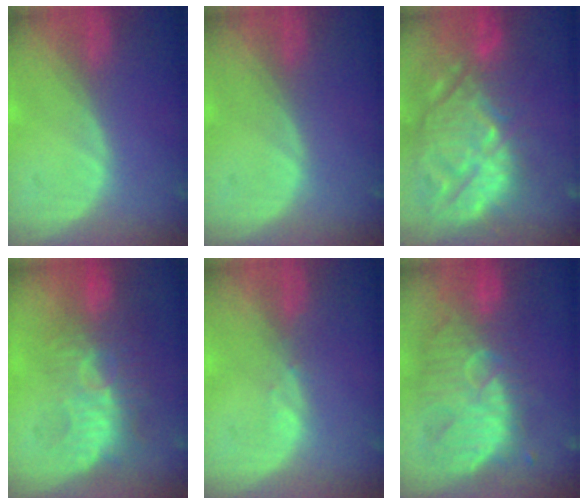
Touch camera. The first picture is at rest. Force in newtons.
{"total": 0.0}
{"total": 14.9, "press": 12.8, "slide": 7.7}
{"total": 9.5, "press": 8.8, "slide": 3.7}
{"total": 0.7, "press": 0.7, "slide": 0.2}
{"total": 11.2, "press": 10.7, "slide": 3.4}